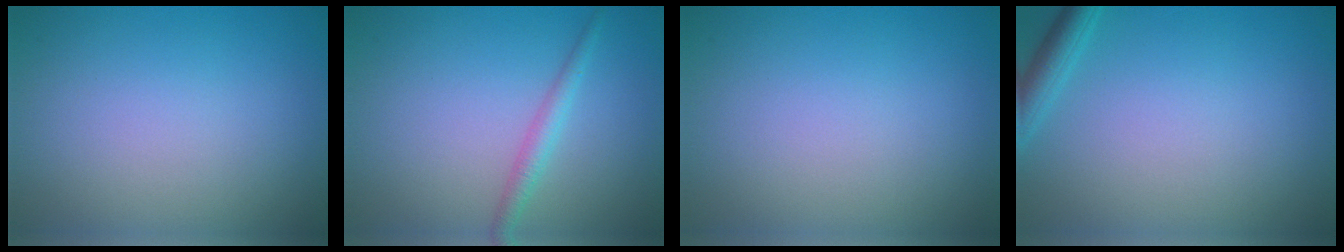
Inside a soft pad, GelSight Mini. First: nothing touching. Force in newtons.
{"total": 1.7, "press": 1.7, "slide": 0.0}
{"total": 0.0}
{"total": 2.1, "press": 2.1, "slide": 0.1}